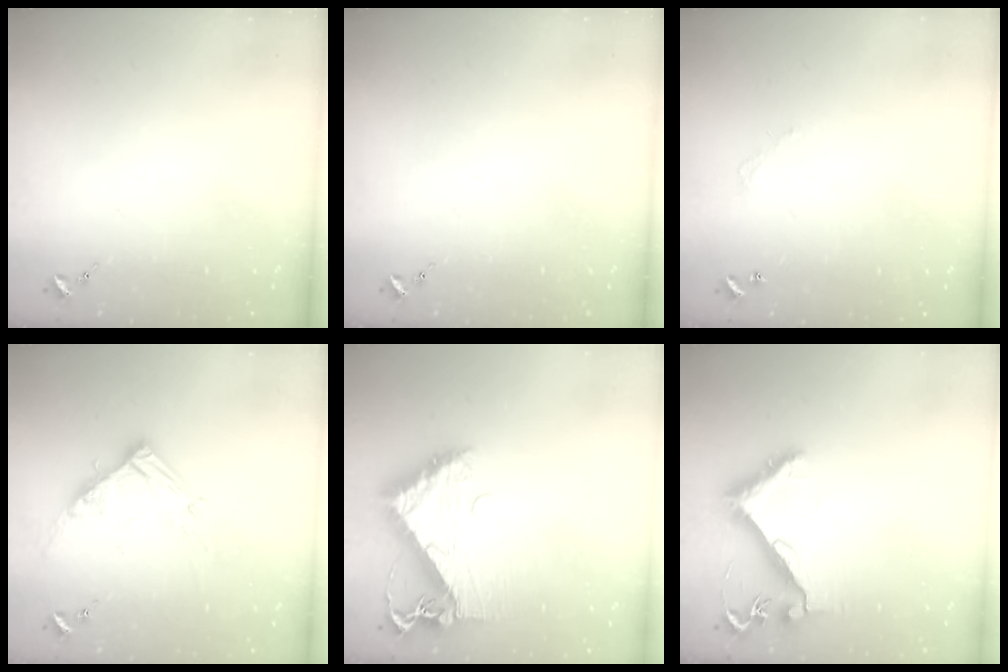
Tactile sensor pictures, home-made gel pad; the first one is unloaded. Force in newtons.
{"total": 0.0}
{"total": 2.7, "press": 2.7, "slide": 0.2}
{"total": 12.3, "press": 12.2, "slide": 1.3}
{"total": 11.4, "press": 11.3, "slide": 1.4}
{"total": 7.9, "press": 7.9, "slide": 0.4}